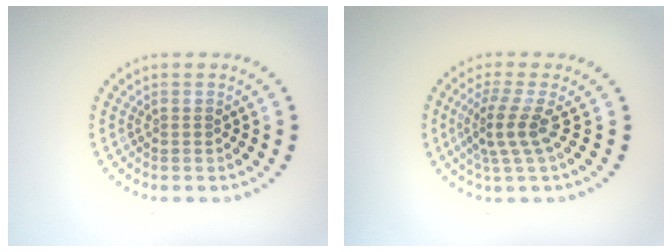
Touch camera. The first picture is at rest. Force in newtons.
{"total": 3.0, "press": 2.0, "slide": 2.3}